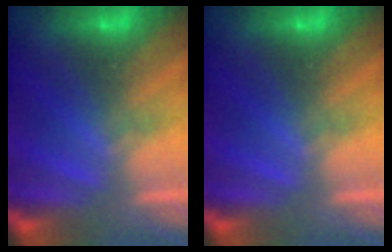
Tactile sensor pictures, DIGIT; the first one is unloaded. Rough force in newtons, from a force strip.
{"total": 0.0}